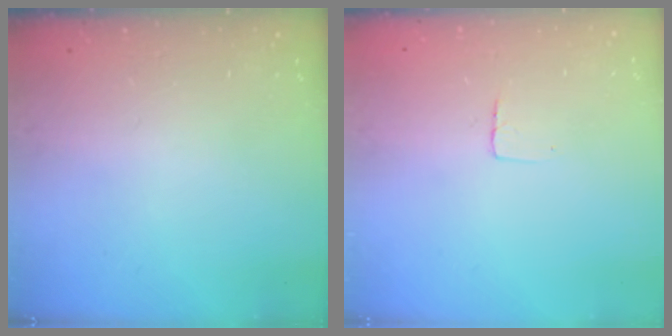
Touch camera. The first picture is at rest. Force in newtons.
{"total": 2.9, "press": 2.9, "slide": 0.2}